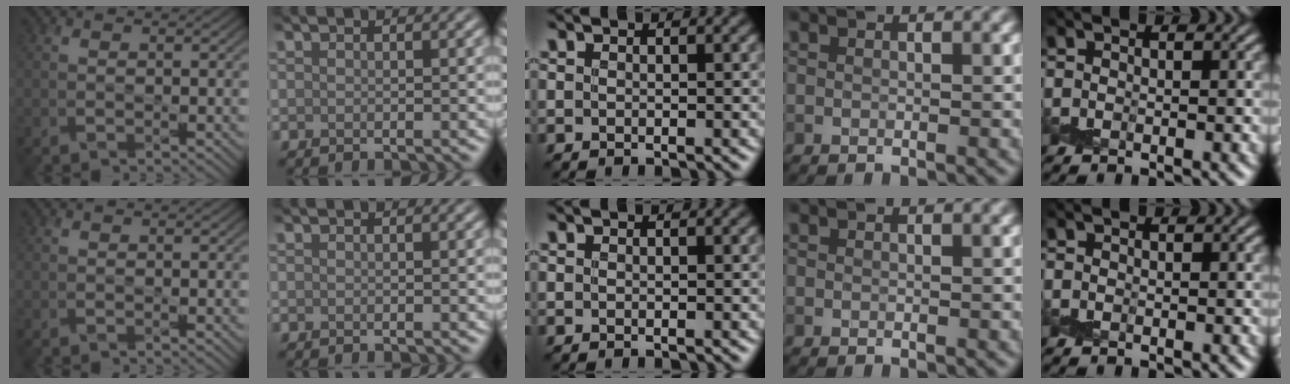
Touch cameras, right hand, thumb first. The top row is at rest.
{}